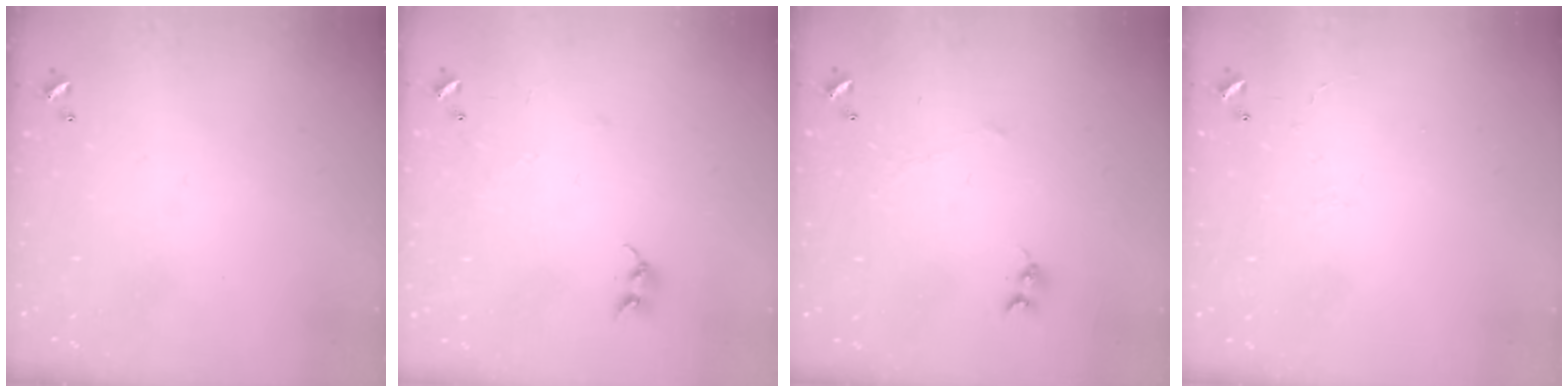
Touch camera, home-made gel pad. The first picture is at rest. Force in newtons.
{"total": 5.6, "press": 5.6, "slide": 0.2}
{"total": 1.4, "press": 1.3, "slide": 0.4}
{"total": 0.9, "press": 0.7, "slide": 0.5}